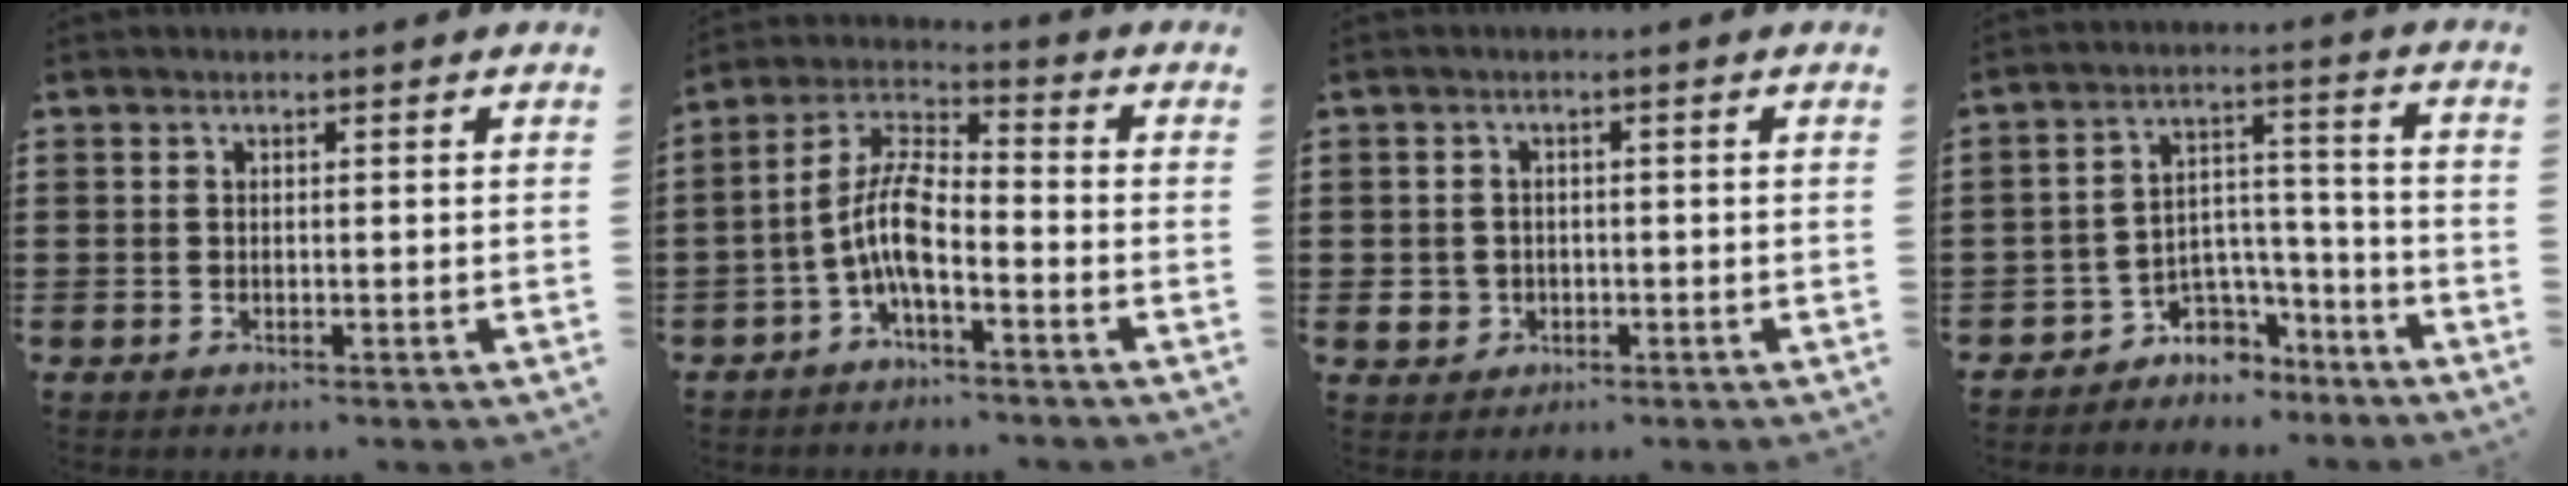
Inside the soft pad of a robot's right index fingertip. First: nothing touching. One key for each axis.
{"total": 8.3, "fx": -3.1, "fy": 2.7, "fz": 7.2, "tx": -0.173, "ty": -0.008, "tz": -0.067}
{"total": 2.0, "fx": -0.4, "fy": 2.0, "fz": 0.4, "tx": -0.015, "ty": 0.005, "tz": -0.010}
{"total": 4.7, "fx": -3.3, "fy": 3.4, "fz": 0.3, "tx": -0.019, "ty": 0.007, "tz": -0.064}